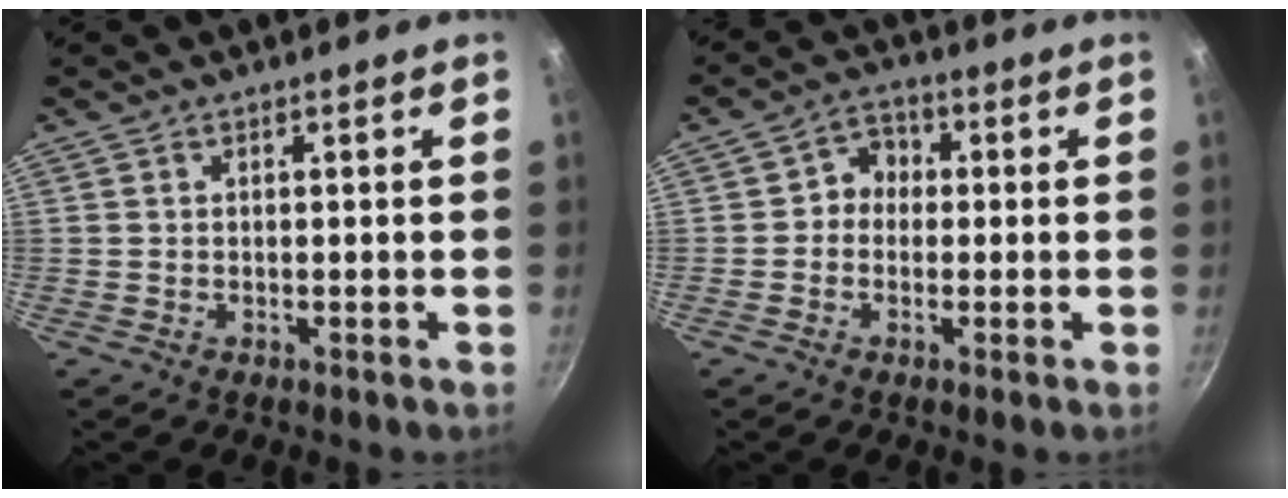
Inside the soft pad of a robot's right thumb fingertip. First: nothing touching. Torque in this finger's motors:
{"motor_torque": [-0.18, -0.03, -0.16, 0.09, 0.00]}